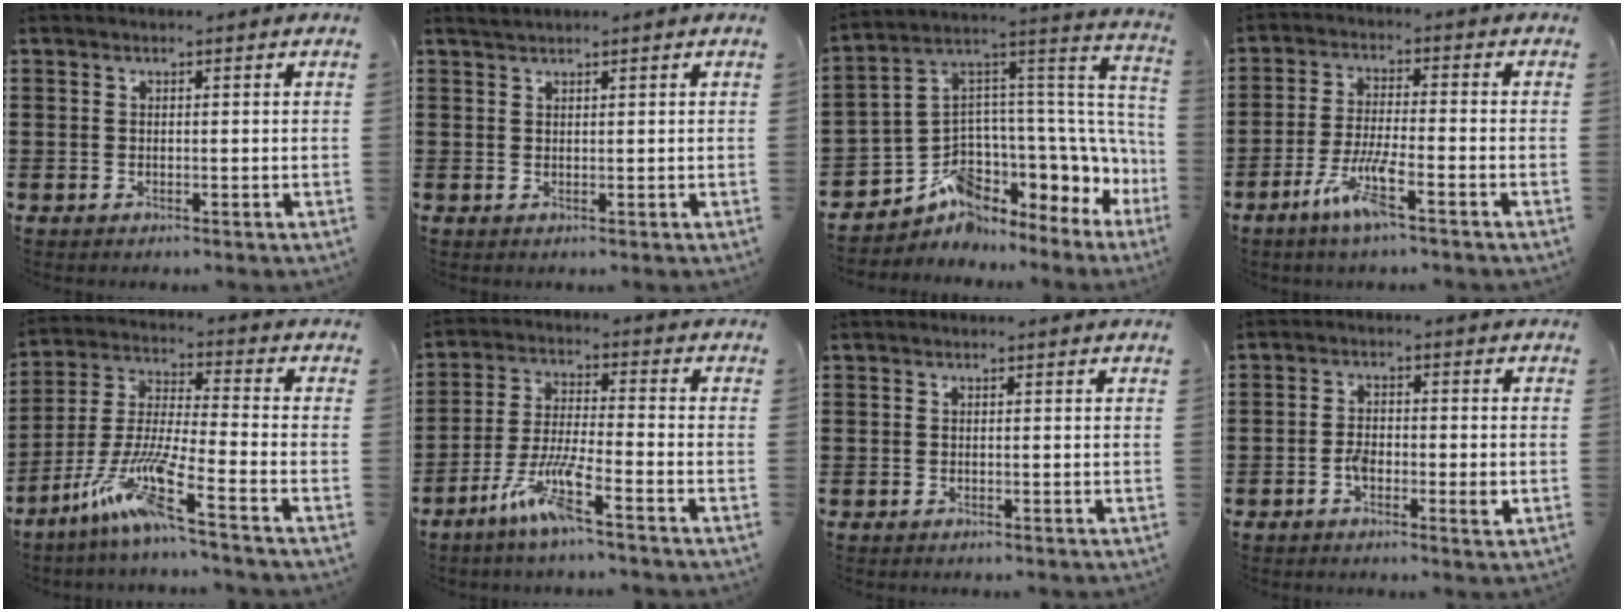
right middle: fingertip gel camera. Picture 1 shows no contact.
{"total": 0.9, "force": [0.9, 0.1, 0.2], "torque": [-0.005, 0.000, 0.017]}
{"total": 4.9, "force": [-1.4, 3.8, 2.6], "torque": [-0.093, -0.056, -0.035]}
{"total": 6.7, "force": [-4.0, 0.9, 5.4], "torque": [-0.119, -0.009, -0.077]}
{"total": 10.6, "force": [-7.2, 0.3, 7.8], "torque": [-0.178, -0.018, -0.150]}
{"total": 7.7, "force": [-5.2, 0.8, 5.7], "torque": [-0.124, -0.008, -0.099]}
{"total": 0.0}
{"total": 3.3, "force": [-1.2, 1.3, 2.8], "torque": [-0.055, 0.002, -0.023]}